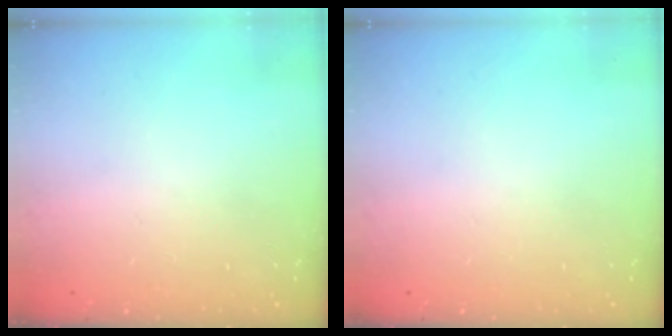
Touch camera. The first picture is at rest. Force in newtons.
{"total": 0.0}